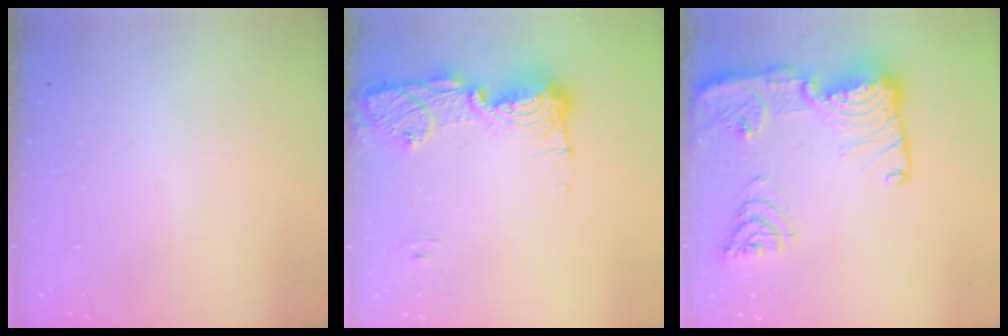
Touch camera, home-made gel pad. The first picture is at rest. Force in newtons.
{"total": 14.7, "press": 14.7, "slide": 1.4}
{"total": 24.5, "press": 23.7, "slide": 6.1}